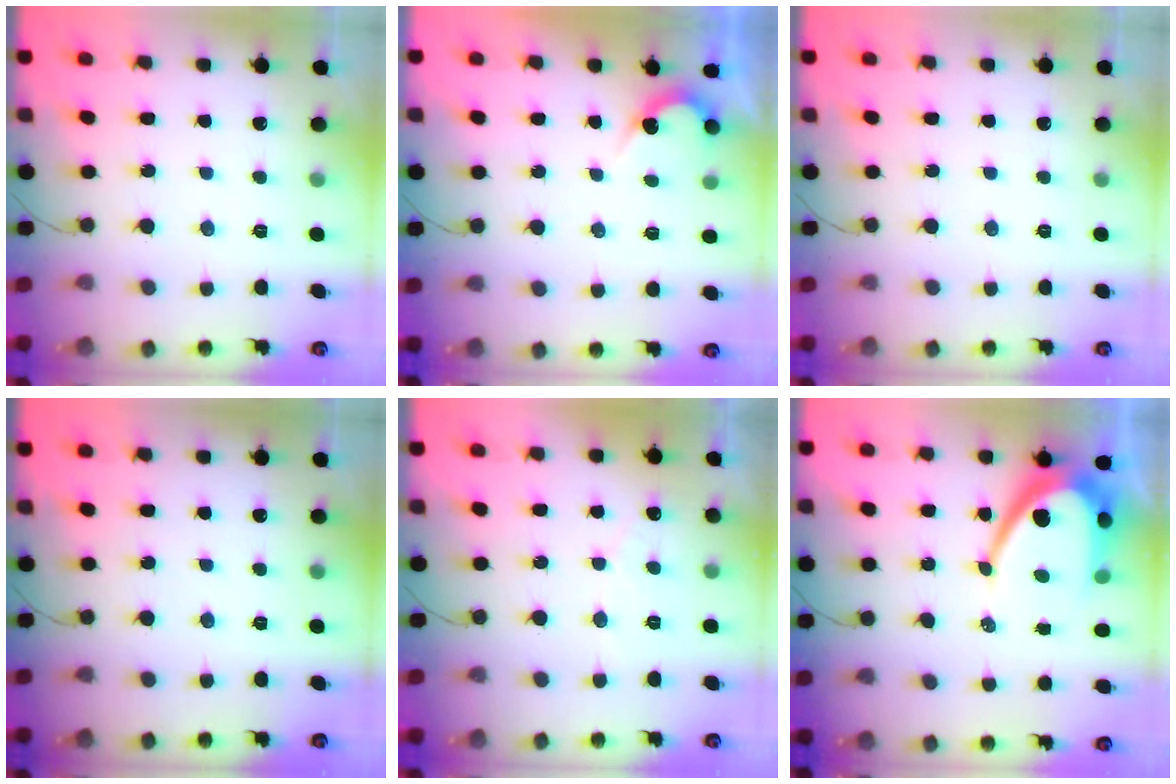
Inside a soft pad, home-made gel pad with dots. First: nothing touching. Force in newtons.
{"total": 3.8, "press": 3.8, "slide": 0.2}
{"total": 0.0}
{"total": 0.0}
{"total": 2.5, "press": 2.5, "slide": 0.1}
{"total": 14.9, "press": 14.9, "slide": 1.3}